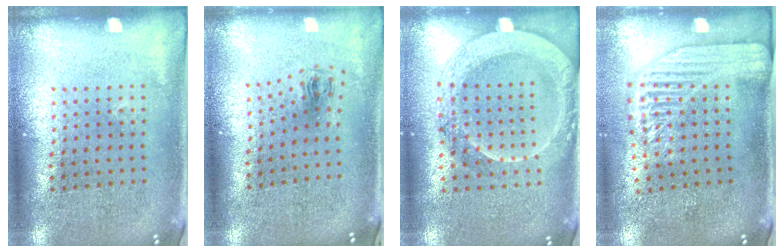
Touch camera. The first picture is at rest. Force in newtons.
{"total": 0.7, "press": 0.4, "slide": 0.6}
{"total": 1.9, "press": 1.8, "slide": 0.6}
{"total": 2.2, "press": 1.9, "slide": 1.2}